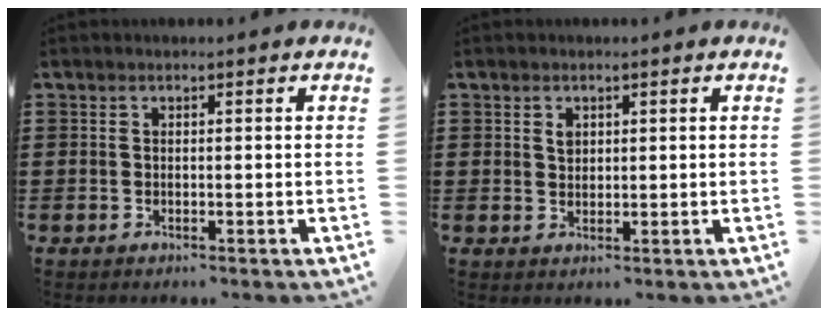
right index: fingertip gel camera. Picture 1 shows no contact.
{"total": 1.4, "force": [0.7, 1.0, 0.8], "torque": [-0.017, 0.003, 0.014]}